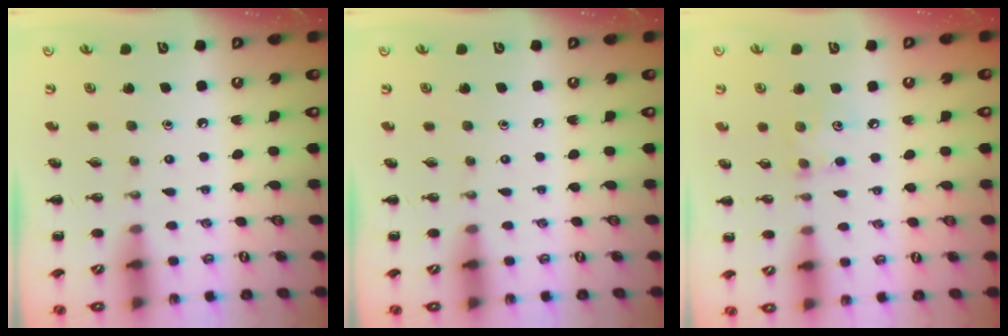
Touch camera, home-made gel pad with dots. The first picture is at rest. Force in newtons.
{"total": 0.0}
{"total": 5.2, "press": 5.2, "slide": 0.5}